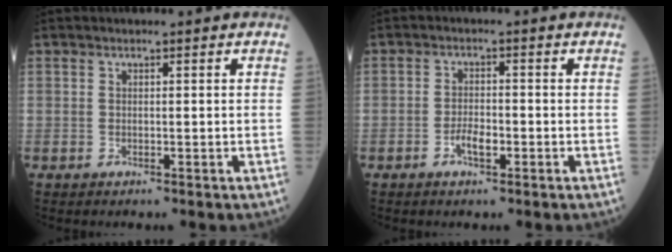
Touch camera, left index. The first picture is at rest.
{"total": 2.5, "force": [-1.2, 0.9, 2.0], "torque": [-0.038, 0.002, -0.022]}